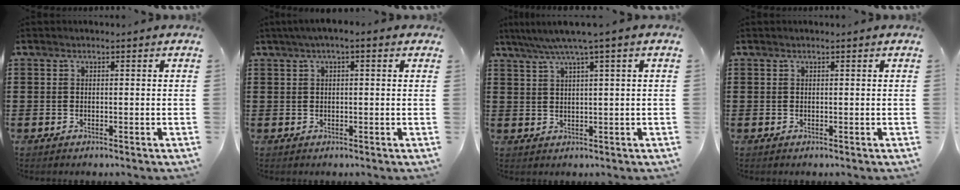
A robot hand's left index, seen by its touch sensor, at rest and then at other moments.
{"total": 1.8, "force": [0.5, 0.3, 1.7], "torque": [-0.032, 0.003, 0.009]}
{"total": 3.9, "force": [2.1, -0.4, 3.2], "torque": [-0.066, -0.003, 0.034]}
{"total": 0.0}